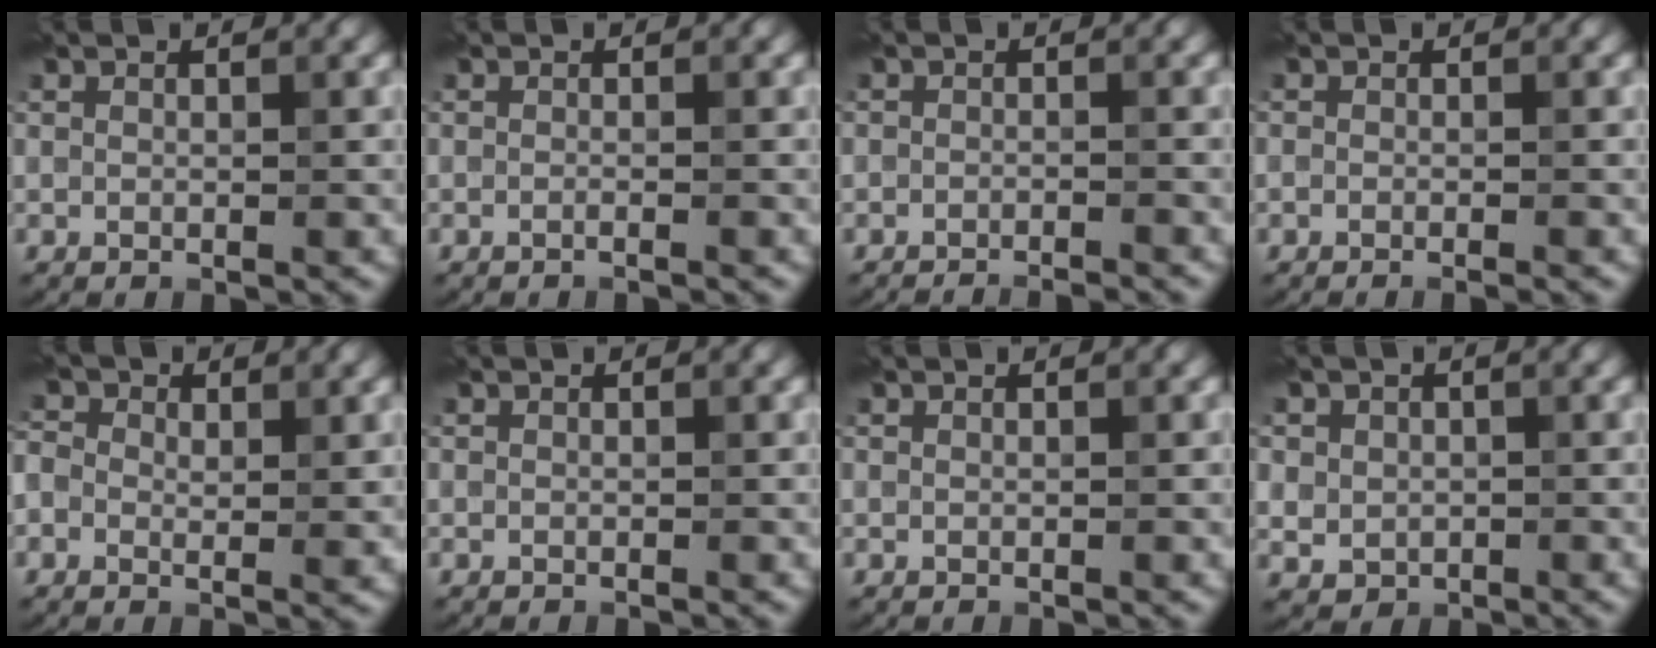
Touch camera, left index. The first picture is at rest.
{"total": 0.7, "force": [-0.5, -0.1, 0.4], "torque": [-0.005, 0.001, -0.007]}
{"total": 2.9, "force": [-2.8, 0.3, 0.6], "torque": [-0.005, 0.013, -0.035]}
{"total": 1.0, "force": [-0.8, 0.3, 0.6], "torque": [-0.007, -0.001, -0.008]}
{"total": 3.4, "force": [0.8, 2.4, 2.3], "torque": [-0.040, 0.013, -0.001]}
{"total": 0.0}
{"total": 0.0}
{"total": 4.5, "force": [1.1, 4.0, 1.8], "torque": [-0.036, 0.022, 0.007]}